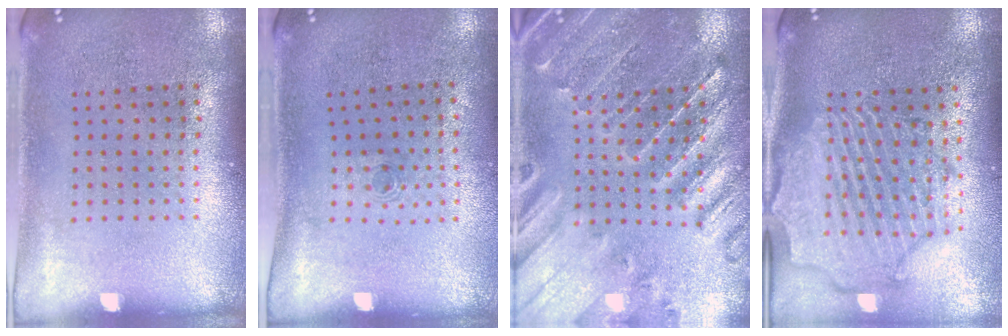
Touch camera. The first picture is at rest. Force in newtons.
{"total": 0.6, "press": 0.3, "slide": 0.5}
{"total": 1.3, "press": 1.3, "slide": 0.4}
{"total": 2.6, "press": 2.4, "slide": 1.1}